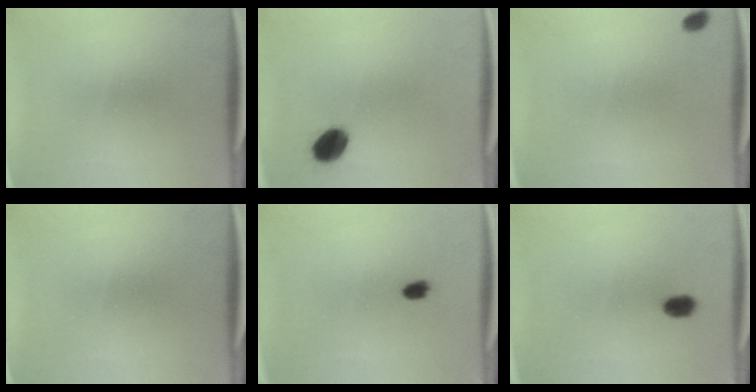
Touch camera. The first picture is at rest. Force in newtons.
{"total": 7.1}
{"total": 1.2}
{"total": 0.0}
{"total": 2.7}
{"total": 2.6}